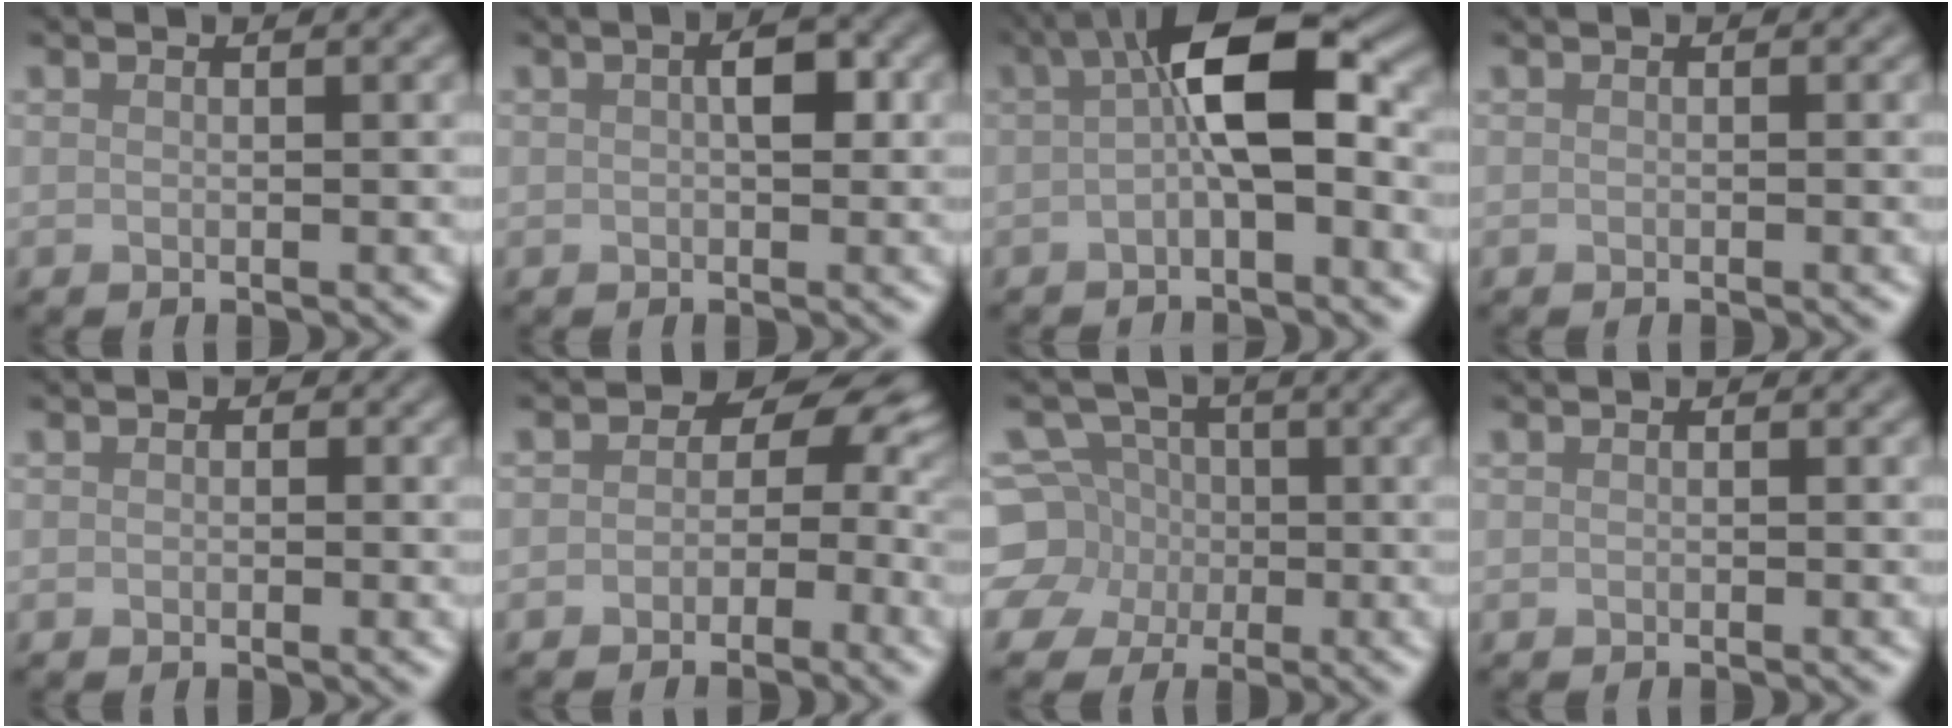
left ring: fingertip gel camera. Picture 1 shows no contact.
{"total": 2.1, "force": [0.1, 1.0, 1.8], "torque": [-0.031, 0.005, 0.003]}
{"total": 6.2, "force": [-0.4, 1.7, 5.9], "torque": [-0.105, 0.019, -0.017]}
{"total": 1.0, "force": [-0.6, -0.5, -0.6], "torque": [0.005, -0.001, -0.005]}
{"total": 0.9, "force": [-0.5, 0.8, -0.1], "torque": [0.005, -0.003, -0.006]}
{"total": 4.3, "force": [-0.7, 3.4, 2.5], "torque": [-0.012, 0.006, -0.023]}
{"total": 8.4, "force": [-2.1, 7.7, 2.5], "torque": [-0.060, 0.017, -0.069]}
{"total": 0.6, "force": [-0.5, -0.1, -0.3], "torque": [0.002, 0.000, -0.004]}